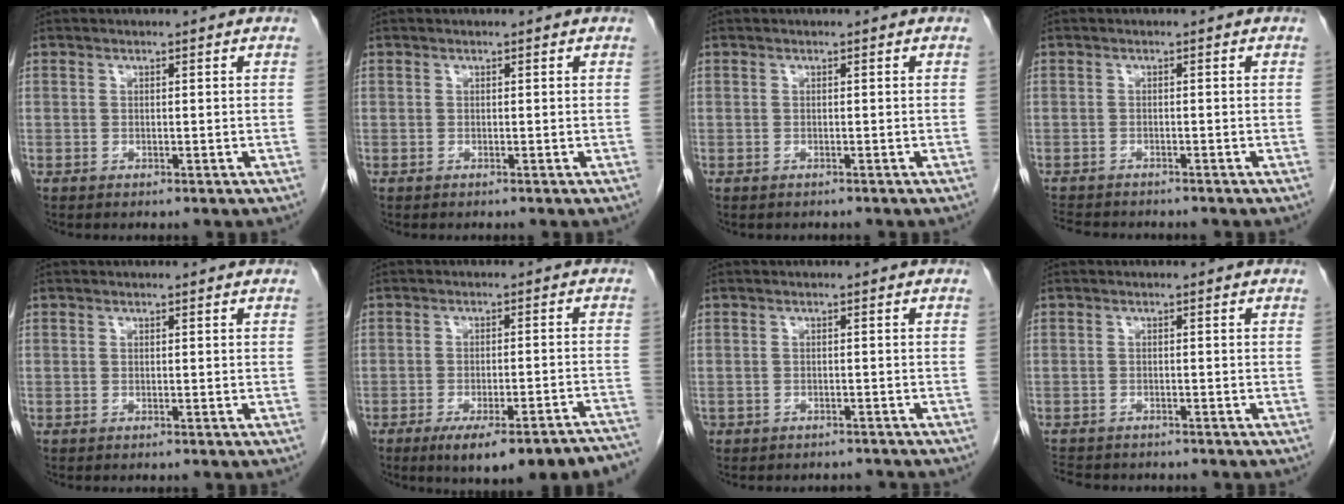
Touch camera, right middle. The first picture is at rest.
{"total": 0.0}
{"total": 0.0}
{"total": 5.0, "force": [-4.6, 1.2, 1.6], "torque": [-0.027, -0.011, -0.072]}
{"total": 0.0}
{"total": 16.4, "force": [-13.7, 1.9, 8.8], "torque": [-0.068, 0.007, -0.172]}
{"total": 3.9, "force": [-3.3, 1.9, 0.4], "torque": [-0.006, 0.009, -0.044]}
{"total": 6.1, "force": [-5.4, 2.1, 2.0], "torque": [-0.036, -0.007, -0.077]}